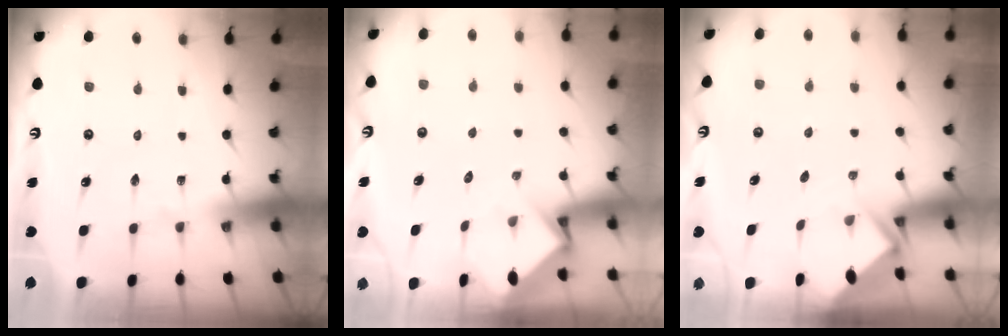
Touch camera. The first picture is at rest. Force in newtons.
{"total": 3.6, "press": 3.5, "slide": 0.2}
{"total": 2.5, "press": 2.5, "slide": 0.2}